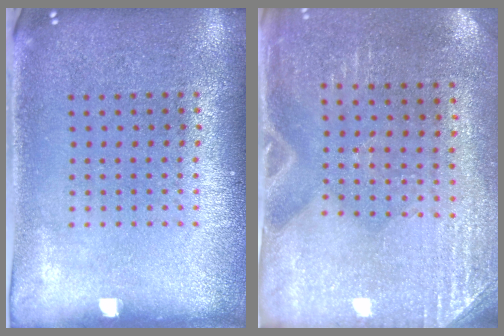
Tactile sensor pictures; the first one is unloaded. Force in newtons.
{"total": 2.8, "press": 2.5, "slide": 1.3}